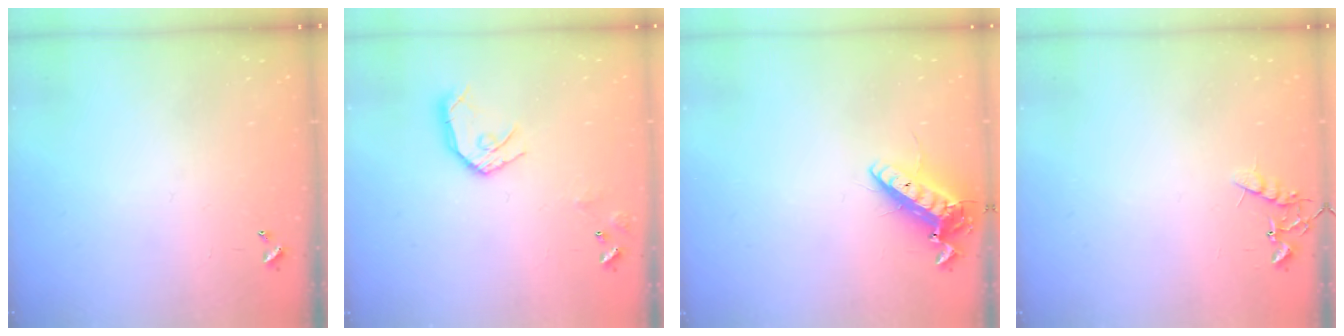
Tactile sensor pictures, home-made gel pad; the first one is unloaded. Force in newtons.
{"total": 11.7, "press": 11.6, "slide": 1.2}
{"total": 14.3, "press": 14.0, "slide": 2.8}
{"total": 6.8, "press": 6.8, "slide": 0.3}